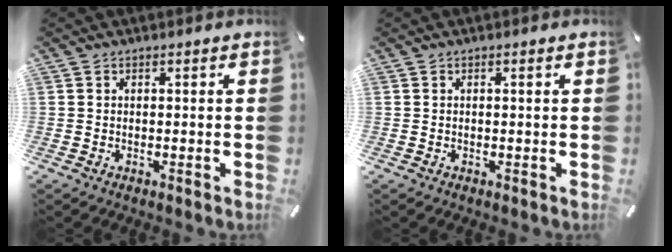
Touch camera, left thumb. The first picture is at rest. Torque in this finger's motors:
{"motor_torque": [-0.16, -0.17, 0.11, 0.21, -0.01]}